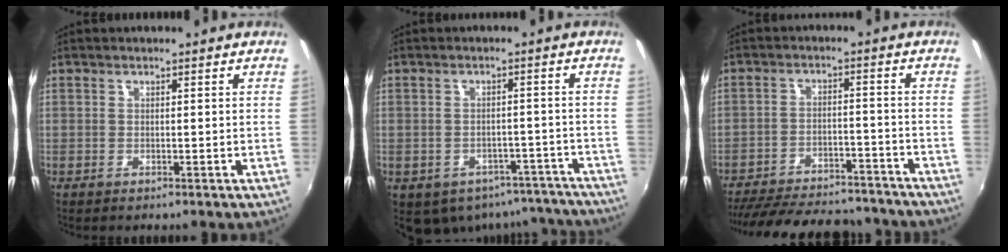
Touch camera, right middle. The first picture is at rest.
{"total": 13.5, "force": [-10.3, 7.5, 4.3], "torque": [-0.085, 0.010, -0.103]}
{"total": 25.1, "force": [-21.9, 7.6, 9.8], "torque": [-0.200, 0.003, -0.289]}